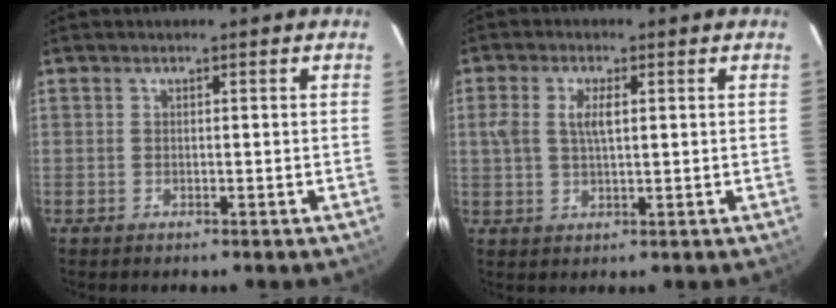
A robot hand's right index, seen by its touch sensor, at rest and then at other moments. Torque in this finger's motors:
{"motor_torque": [0.05, -0.05, 0.12, 0.09]}